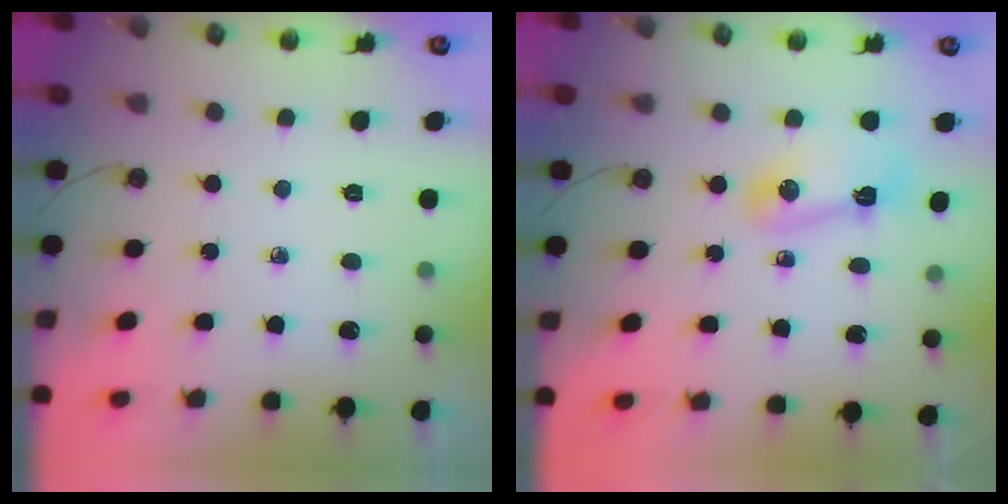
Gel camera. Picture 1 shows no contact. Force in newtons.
{"total": 6.1, "press": 6.1, "slide": 0.4}